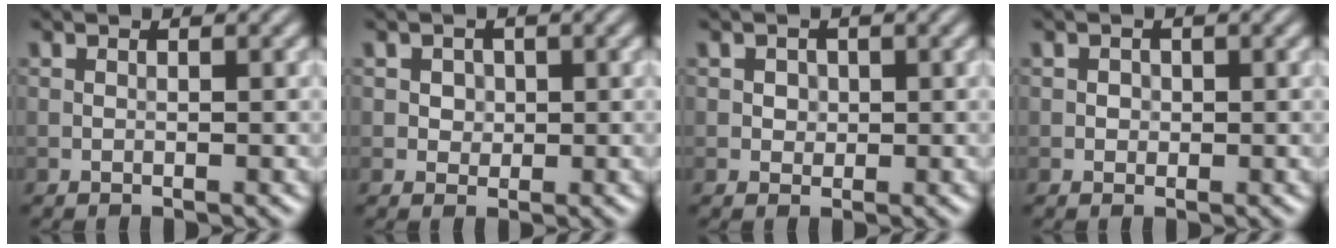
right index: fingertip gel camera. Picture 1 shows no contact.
{"total": 1.6, "force": [0.4, 1.4, 0.6], "torque": [-0.006, 0.002, 0.009]}
{"total": 1.1, "force": [0.3, 1.0, 0.4], "torque": [-0.004, 0.000, 0.004]}
{"total": 0.8, "force": [0.1, 0.7, 0.3], "torque": [0.000, -0.002, 0.000]}